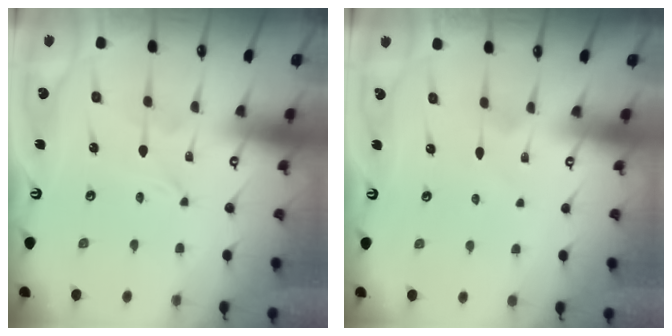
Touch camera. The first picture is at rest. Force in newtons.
{"total": 1.7, "press": 1.7, "slide": 0.3}